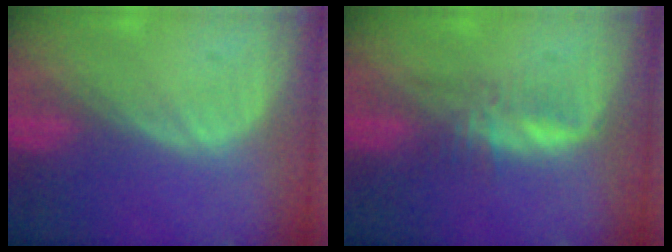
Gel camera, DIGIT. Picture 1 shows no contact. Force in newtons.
{"total": 3.1, "press": 3.1, "slide": 0.5}